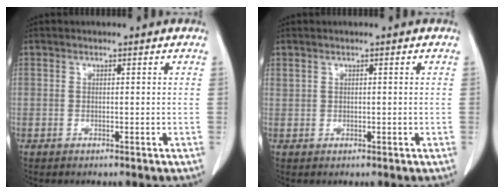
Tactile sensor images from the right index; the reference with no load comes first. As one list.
[{"total": 0.6, "force": [0.4, 0.3, 0.3], "torque": [-0.005, 0.007, 0.012]}]